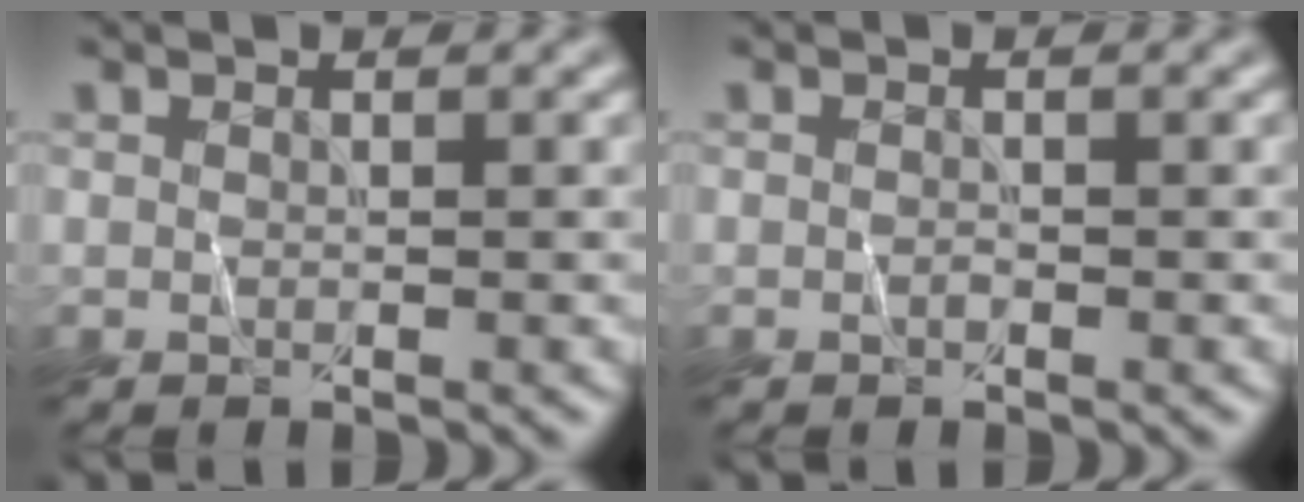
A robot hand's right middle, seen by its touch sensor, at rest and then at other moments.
{"total": 0.6, "force": [-0.6, -0.1, 0.0], "torque": [0.001, 0.005, -0.004]}